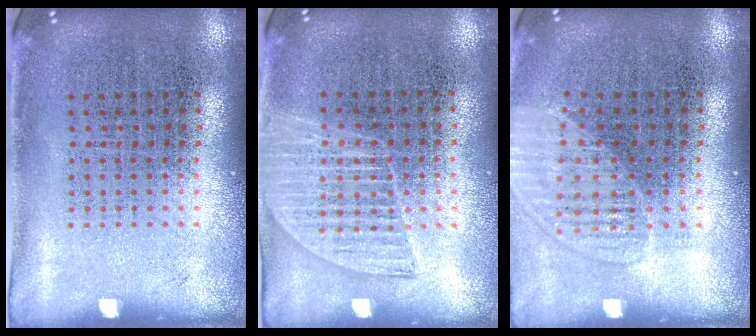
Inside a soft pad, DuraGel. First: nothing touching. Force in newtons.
{"total": 1.3, "press": 1.2, "slide": 0.6}
{"total": 1.3, "press": 1.3, "slide": 0.2}